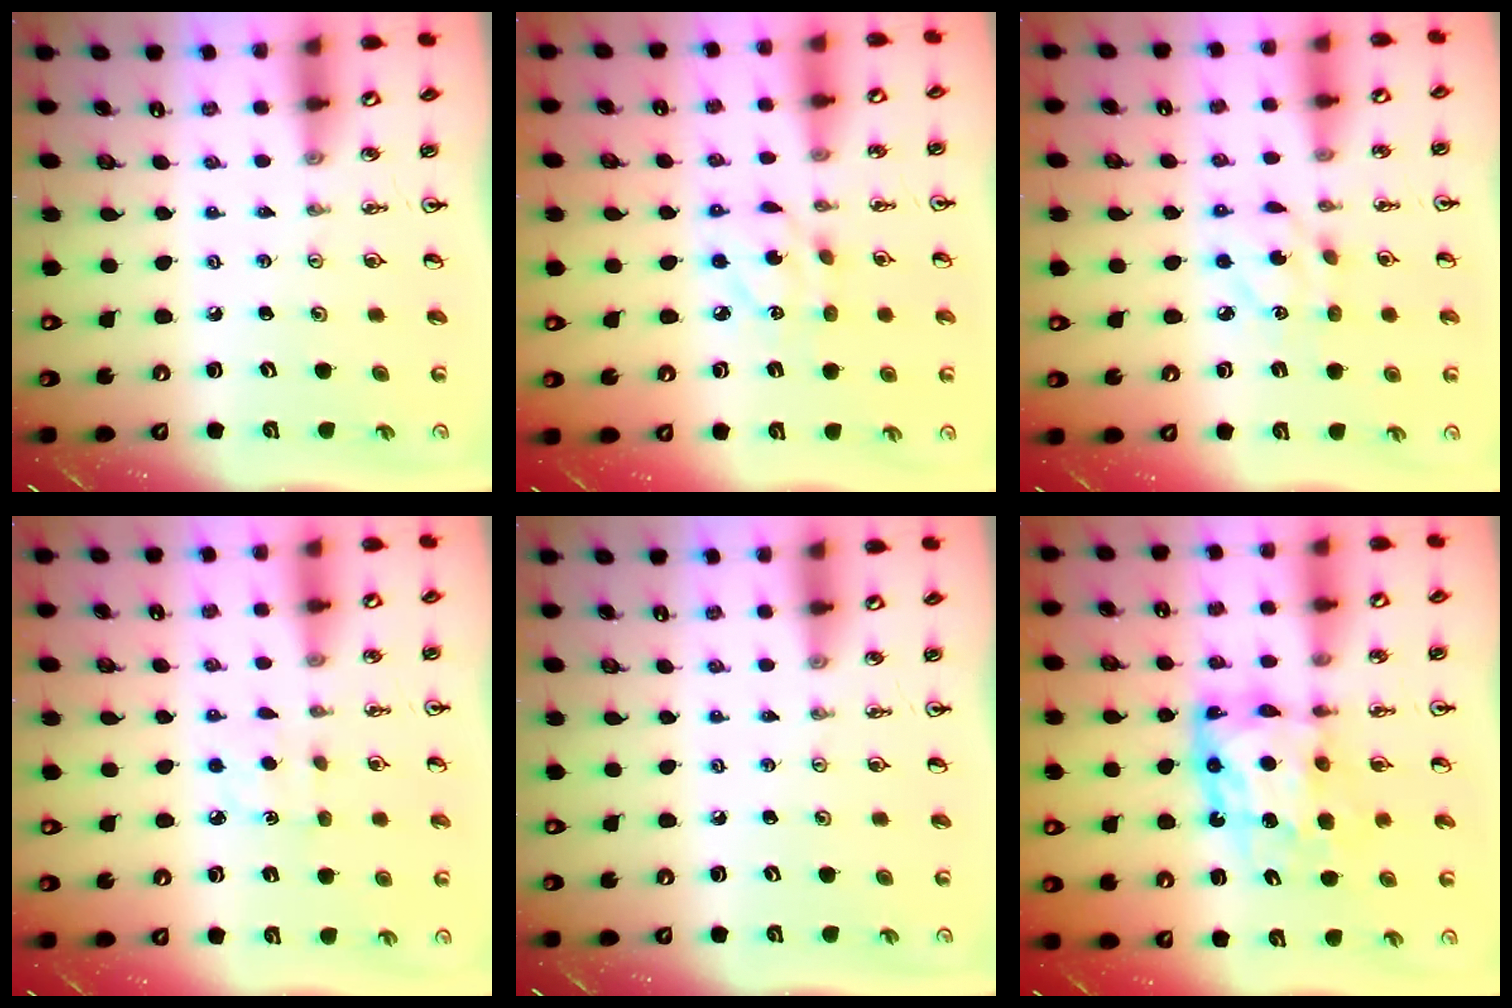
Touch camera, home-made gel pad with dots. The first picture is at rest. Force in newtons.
{"total": 7.5, "press": 7.5, "slide": 0.3}
{"total": 6.9, "press": 6.9, "slide": 0.1}
{"total": 4.6, "press": 4.5, "slide": 0.6}
{"total": 0.0}
{"total": 10.6, "press": 10.5, "slide": 1.1}